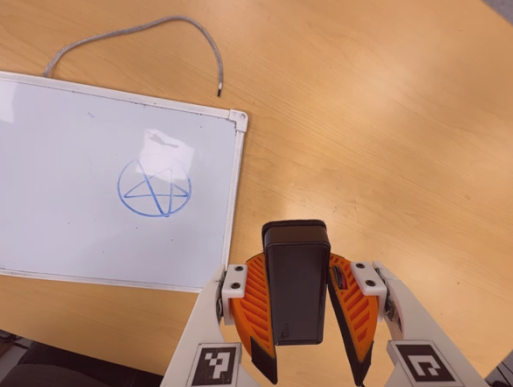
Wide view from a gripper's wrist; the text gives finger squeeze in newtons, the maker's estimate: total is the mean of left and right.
{"total": 7.9, "left": 7.1, "right": 8.7}